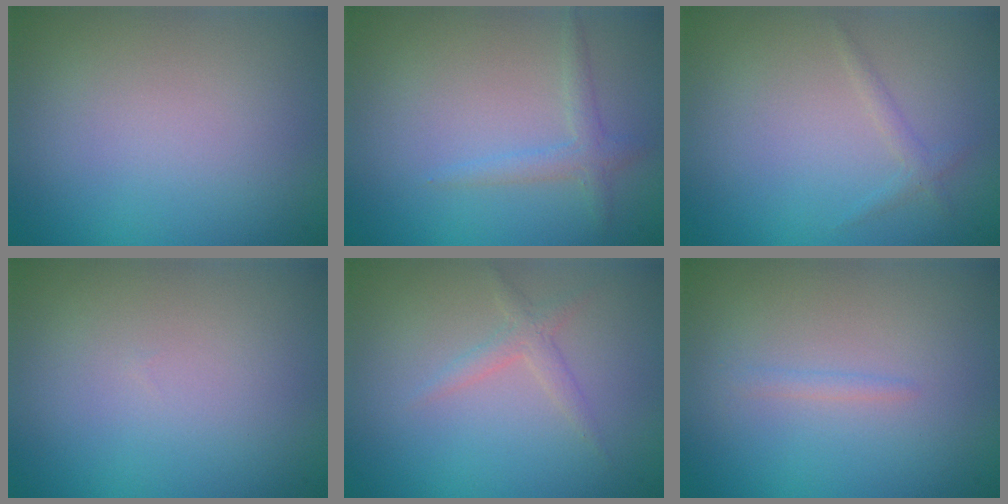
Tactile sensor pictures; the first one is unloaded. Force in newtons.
{"total": 0.9, "press": 0.9, "slide": 0.1}
{"total": 0.9, "press": 0.9, "slide": 0.1}
{"total": 0.0}
{"total": 1.5, "press": 1.5, "slide": 0.0}
{"total": 0.8, "press": 0.7, "slide": 0.1}